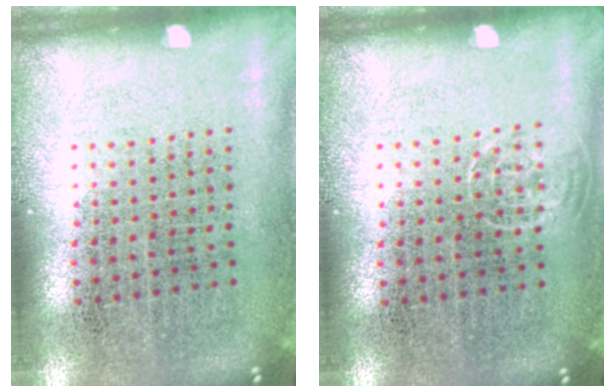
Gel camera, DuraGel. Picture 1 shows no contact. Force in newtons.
{"total": 0.7, "press": 0.5, "slide": 0.4}